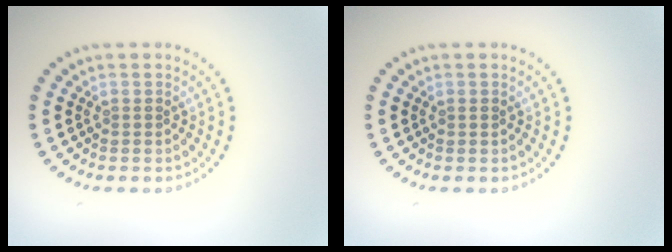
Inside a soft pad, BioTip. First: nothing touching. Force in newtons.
{"total": 0.5, "press": 0.5, "slide": 0.0}